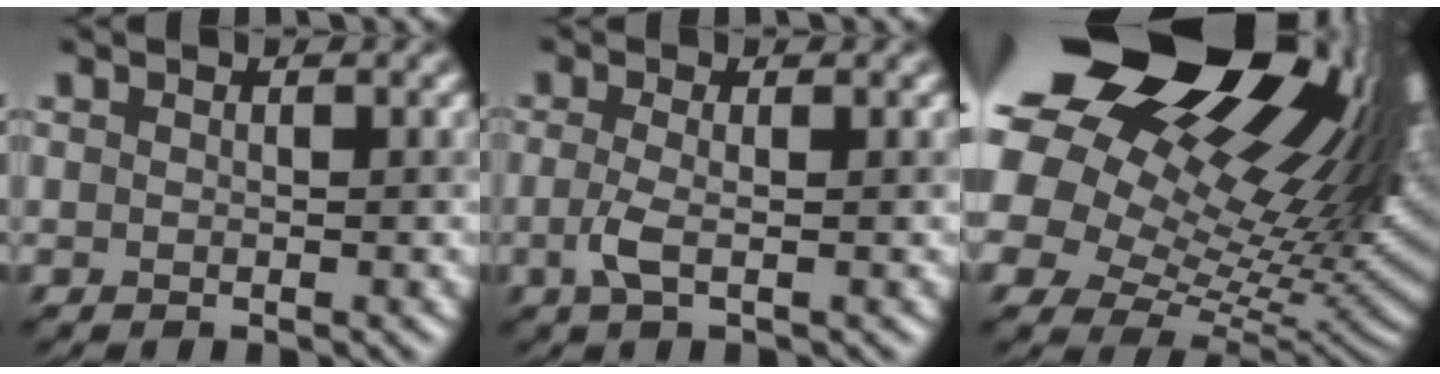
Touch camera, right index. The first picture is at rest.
{"total": 2.1, "force": [-0.4, 0.6, 2.0], "torque": [-0.047, -0.004, -0.013]}
{"total": 23.2, "force": [10.6, 12.7, 16.2], "torque": [-0.291, 0.052, 0.187]}